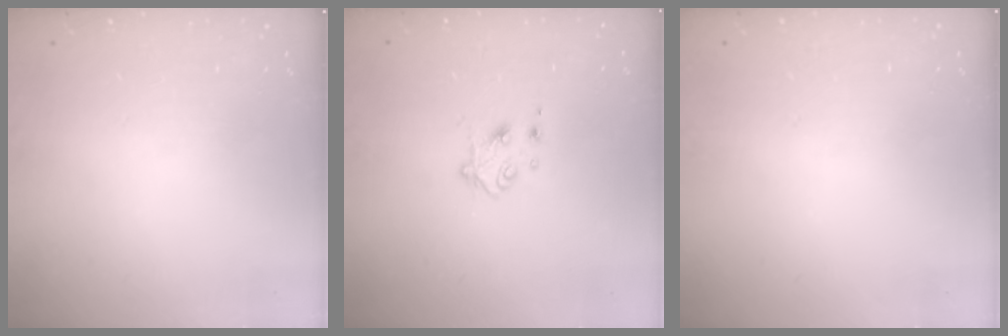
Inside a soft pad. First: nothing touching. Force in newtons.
{"total": 4.8, "press": 4.8, "slide": 0.6}
{"total": 0.0}